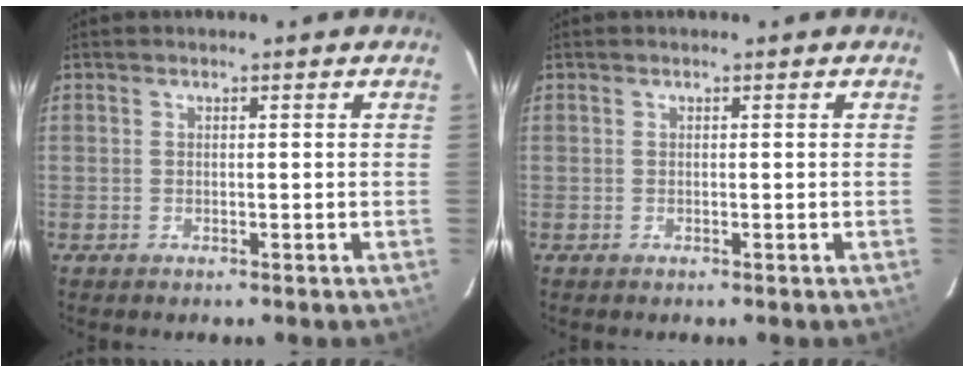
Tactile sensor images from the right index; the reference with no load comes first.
{"total": 0.0}